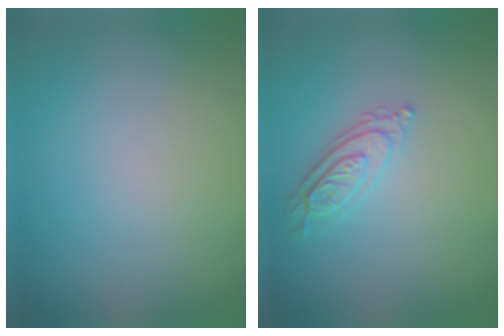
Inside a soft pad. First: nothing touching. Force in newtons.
{"total": 2.9, "press": 2.7, "slide": 1.0}